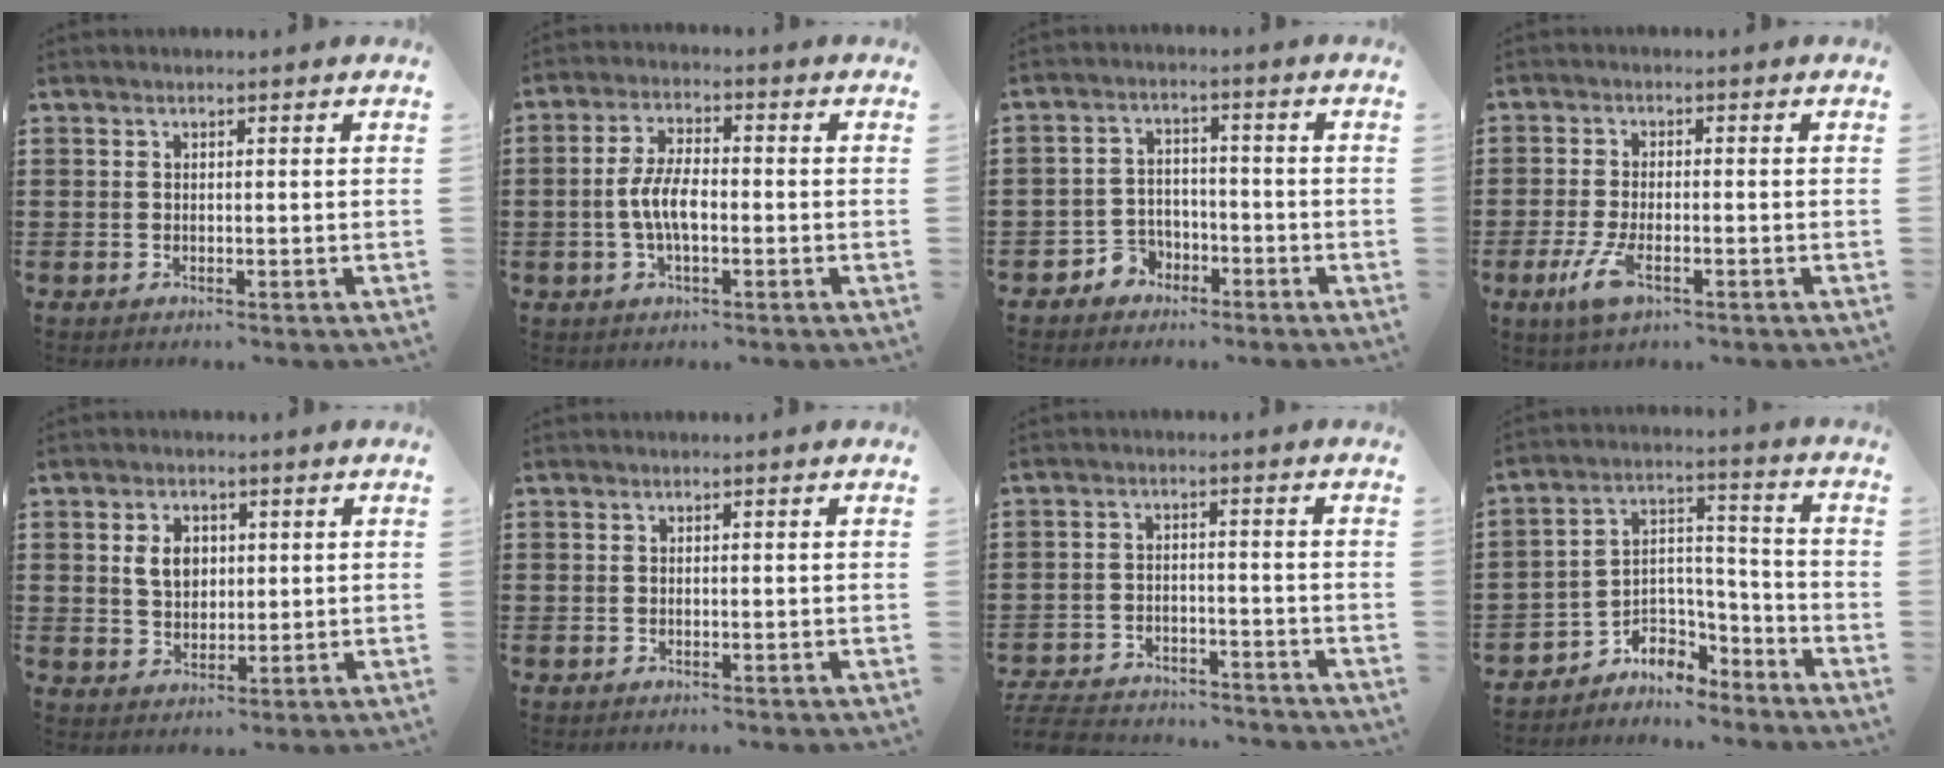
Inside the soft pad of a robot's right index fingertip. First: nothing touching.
{"total": 5.9, "force": [-1.1, 2.5, 5.3], "torque": [-0.119, -0.001, -0.027]}
{"total": 3.9, "force": [-2.6, 2.9, 0.6], "torque": [-0.030, 0.009, -0.055]}
{"total": 4.9, "force": [-2.0, 1.5, 4.2], "torque": [-0.103, -0.016, -0.041]}
{"total": 4.5, "force": [1.1, 3.3, 2.9], "torque": [-0.068, 0.012, 0.018]}
{"total": 0.0}
{"total": 5.8, "force": [-5.6, 0.7, 1.1], "torque": [-0.034, 0.000, -0.115]}
{"total": 4.7, "force": [-3.8, 2.7, 0.5], "torque": [-0.019, 0.002, -0.078]}